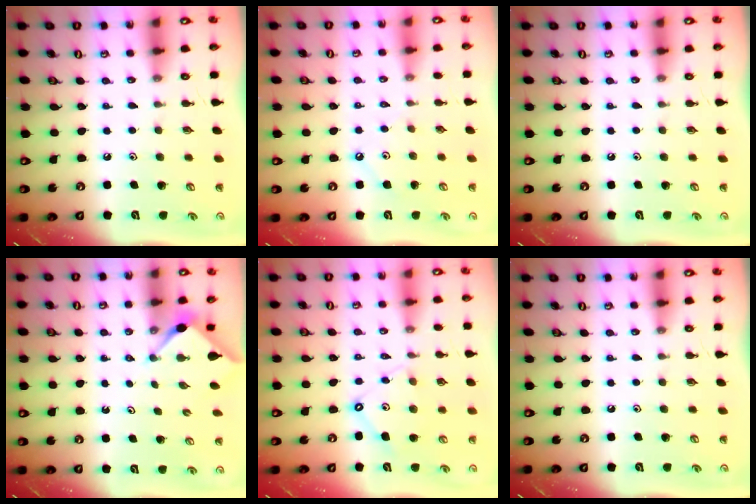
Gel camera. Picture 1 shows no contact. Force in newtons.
{"total": 2.4, "press": 2.4, "slide": 0.4}
{"total": 0.0}
{"total": 3.0, "press": 3.0, "slide": 0.3}
{"total": 8.3, "press": 8.2, "slide": 0.7}
{"total": 0.0}